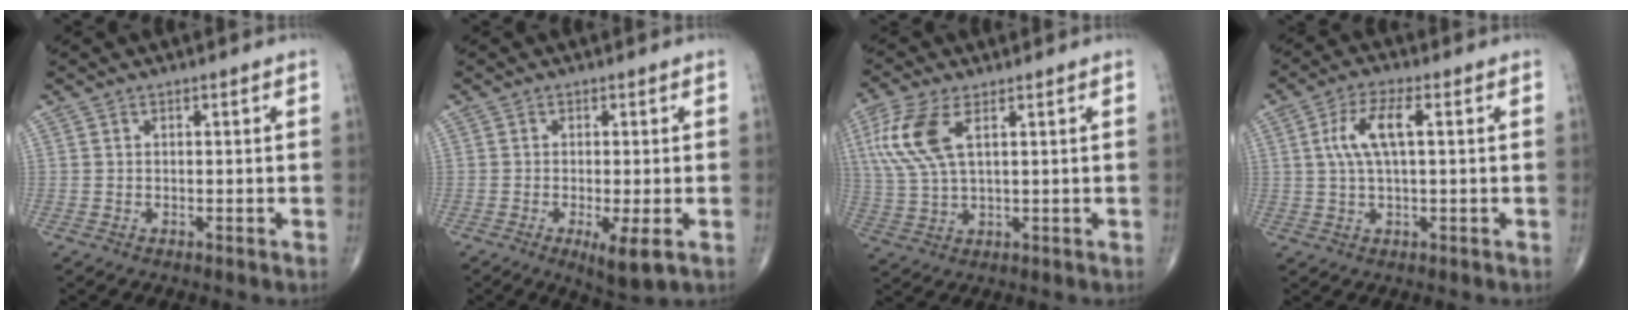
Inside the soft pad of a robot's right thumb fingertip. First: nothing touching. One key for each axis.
{"total": 5.5, "fx": -1.8, "fy": 1.2, "fz": 5.1, "tx": -0.088, "ty": -0.017, "tz": -0.030}
{"total": 10.3, "fx": 3.7, "fy": 4.3, "fz": 8.6, "tx": -0.218, "ty": 0.002, "tz": 0.077}
{"total": 7.3, "fx": 1.5, "fy": 2.4, "fz": 6.7, "tx": -0.150, "ty": 0.013, "tz": 0.028}